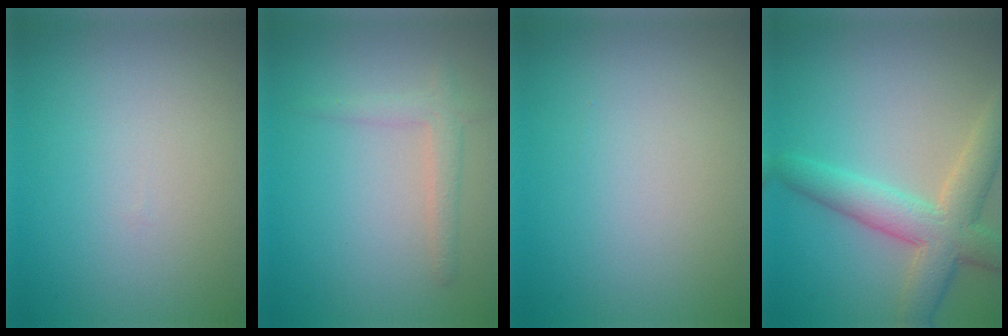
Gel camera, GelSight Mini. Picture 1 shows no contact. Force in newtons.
{"total": 2.0, "press": 1.9, "slide": 0.1}
{"total": 0.0}
{"total": 6.0, "press": 6.0, "slide": 0.4}